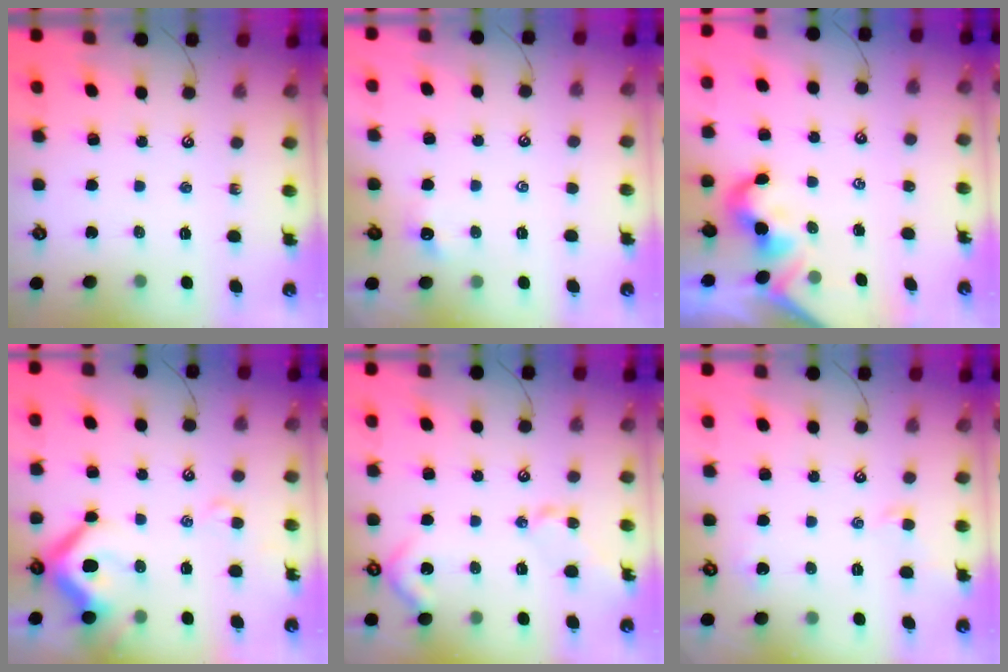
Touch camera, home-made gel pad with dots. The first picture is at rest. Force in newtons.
{"total": 1.2, "press": 1.1, "slide": 0.5}
{"total": 2.0, "press": 1.9, "slide": 0.5}
{"total": 10.5, "press": 10.3, "slide": 1.7}
{"total": 5.8, "press": 5.7, "slide": 1.0}
{"total": 0.5, "press": 0.2, "slide": 0.5}